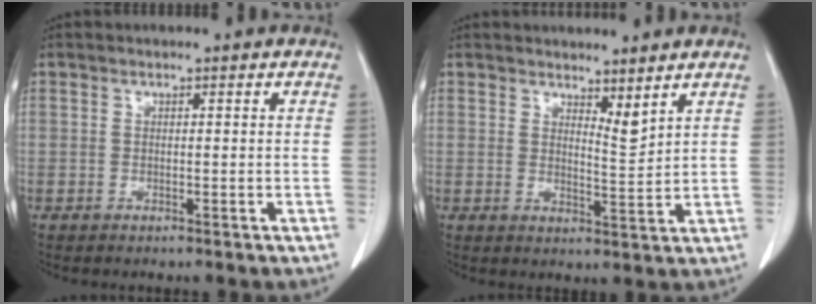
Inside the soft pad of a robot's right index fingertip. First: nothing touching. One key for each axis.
{"total": 3.2, "fx": 2.7, "fy": 0.5, "fz": 1.7, "tx": -0.029, "ty": -0.018, "tz": 0.049}